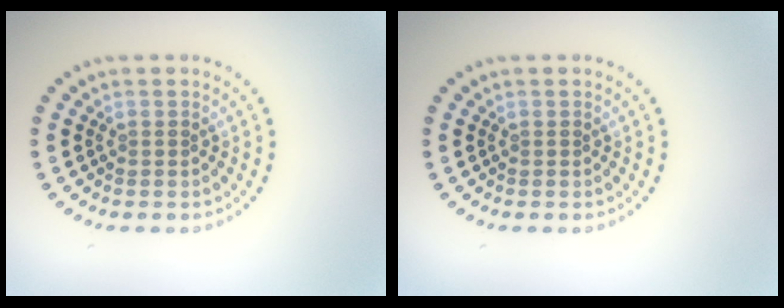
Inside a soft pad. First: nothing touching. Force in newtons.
{"total": 0.0}